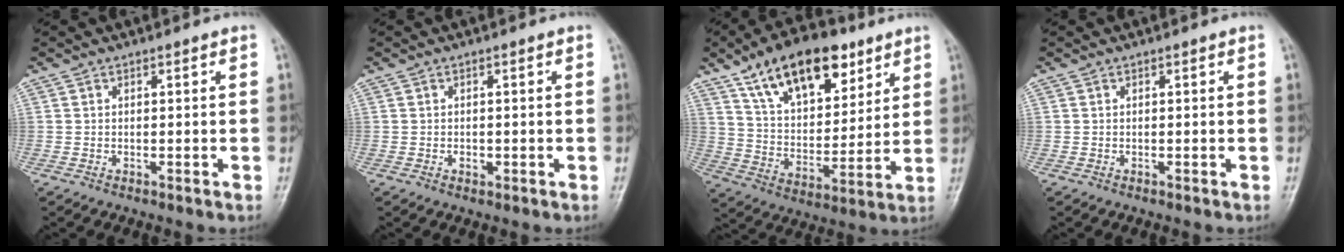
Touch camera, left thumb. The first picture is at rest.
{"total": 1.2, "force": [-0.3, 0.9, 0.8], "torque": [-0.008, 0.000, -0.003]}
{"total": 19.6, "force": [11.6, 9.9, 12.3], "torque": [-0.155, -0.042, 0.201]}
{"total": 0.0}